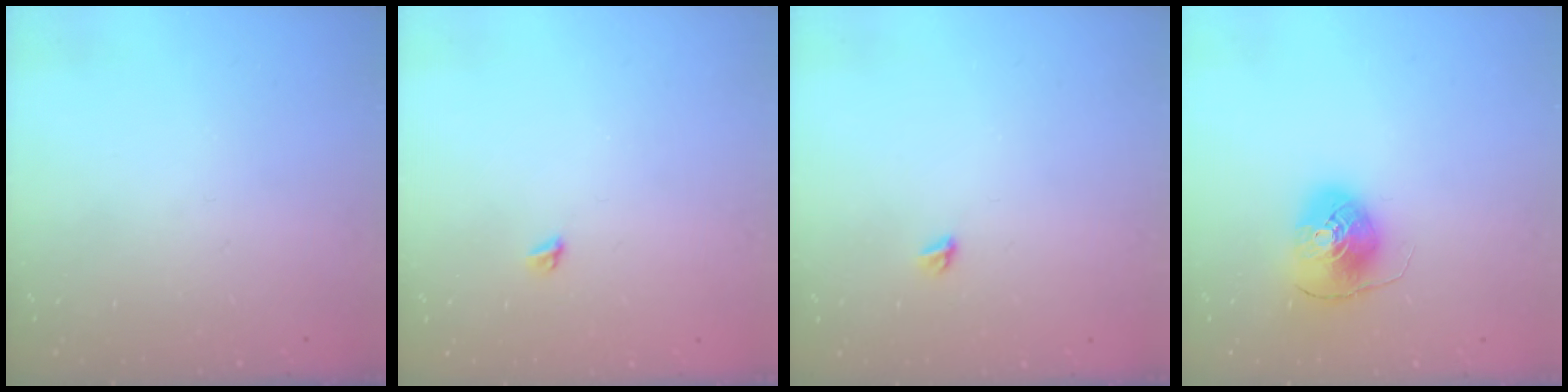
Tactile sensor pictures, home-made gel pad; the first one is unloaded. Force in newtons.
{"total": 3.9, "press": 3.8, "slide": 0.5}
{"total": 4.2, "press": 4.2, "slide": 0.5}
{"total": 8.1, "press": 8.1, "slide": 0.6}